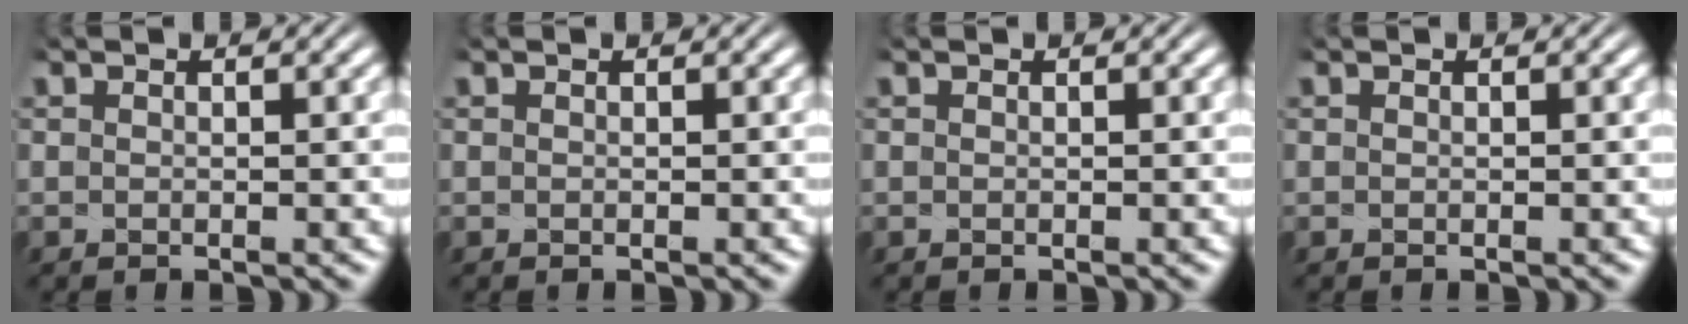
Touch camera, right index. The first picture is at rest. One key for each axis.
{"total": 0.0}
{"total": 0.0}
{"total": 0.0}